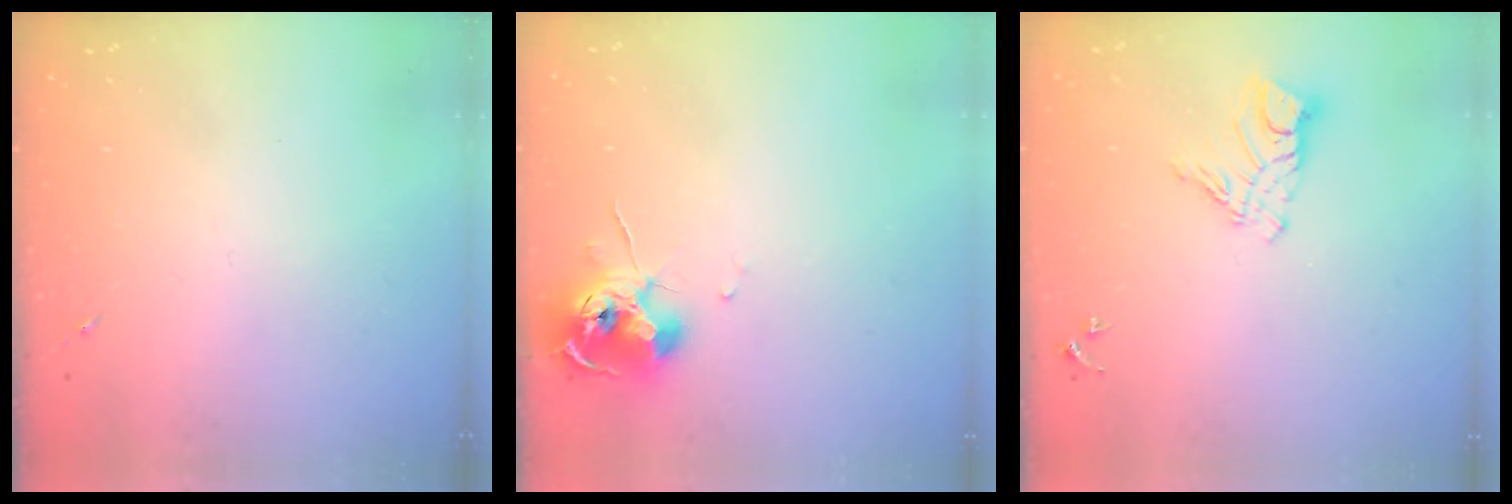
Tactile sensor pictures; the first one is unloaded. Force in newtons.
{"total": 10.5, "press": 10.4, "slide": 1.4}
{"total": 9.9, "press": 9.9, "slide": 0.8}